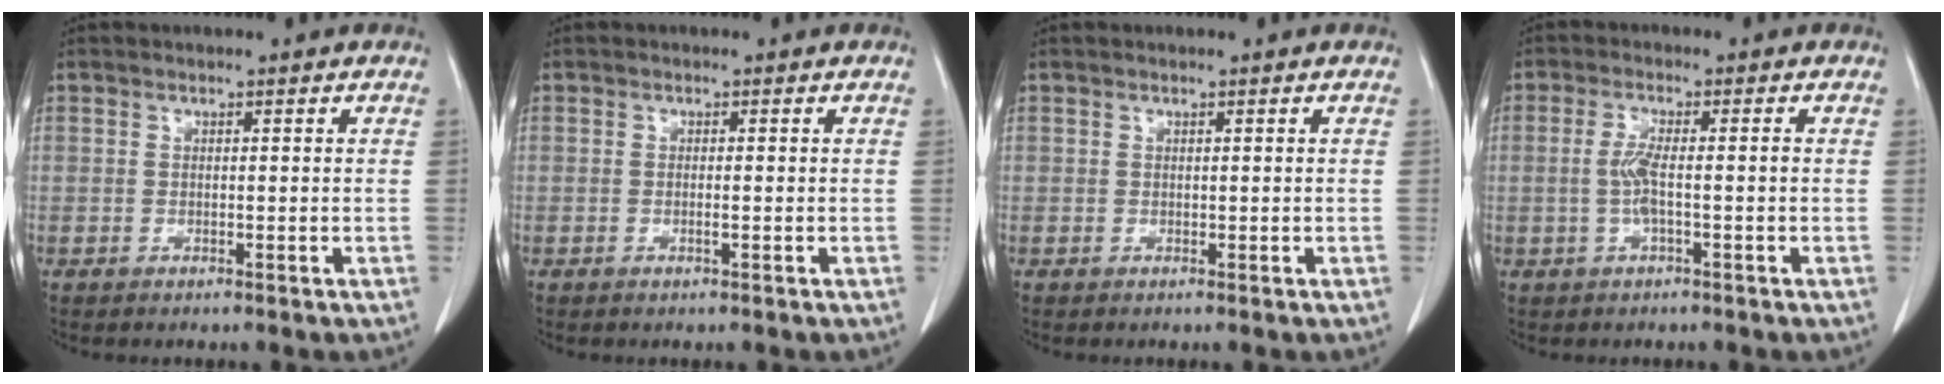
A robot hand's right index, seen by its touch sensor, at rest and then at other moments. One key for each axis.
{"total": 0.8, "fx": -0.2, "fy": -0.1, "fz": 0.7, "tx": -0.013, "ty": 0.001, "tz": -0.002}
{"total": 0.0}
{"total": 3.6, "fx": -0.6, "fy": 0.2, "fz": 3.5, "tx": -0.072, "ty": 0.005, "tz": -0.011}